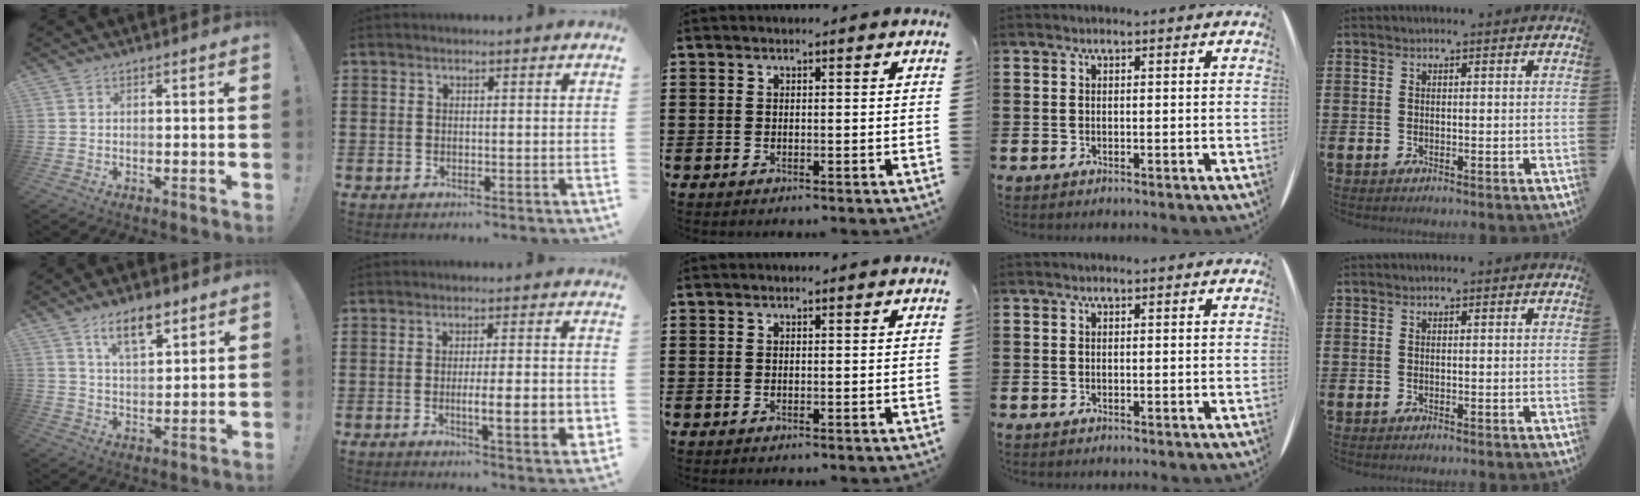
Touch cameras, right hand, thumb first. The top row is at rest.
{"thumb": {"total": 9.7, "force": [6.3, 4.2, 6.1], "torque": [-0.085, -0.029, 0.110]}, "index": {"total": 7.1, "force": [-1.3, 1.2, 6.8], "torque": [-0.096, -0.010, -0.024]}}